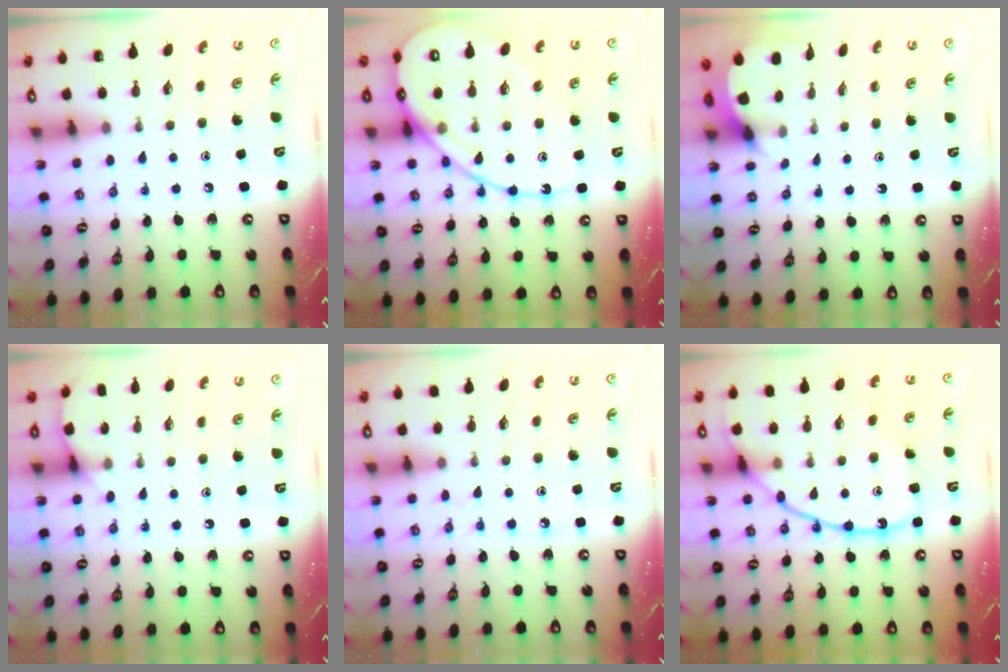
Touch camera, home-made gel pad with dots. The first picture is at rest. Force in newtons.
{"total": 14.9, "press": 14.9, "slide": 1.3}
{"total": 2.5, "press": 2.5, "slide": 0.1}
{"total": 6.2, "press": 6.1, "slide": 0.8}
{"total": 5.9, "press": 5.9, "slide": 0.8}
{"total": 15.1, "press": 15.0, "slide": 1.4}